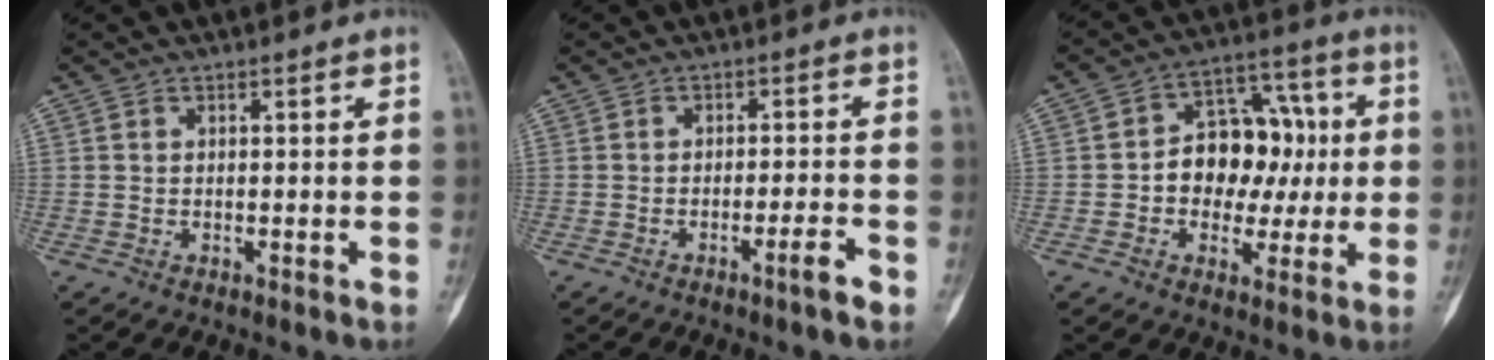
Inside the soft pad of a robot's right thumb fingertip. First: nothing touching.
{"total": 3.7, "force": [-2.2, 0.3, 3.0], "torque": [-0.050, 0.013, -0.035]}
{"total": 13.7, "force": [0.0, 10.0, 9.3], "torque": [-0.082, 0.036, -0.003]}